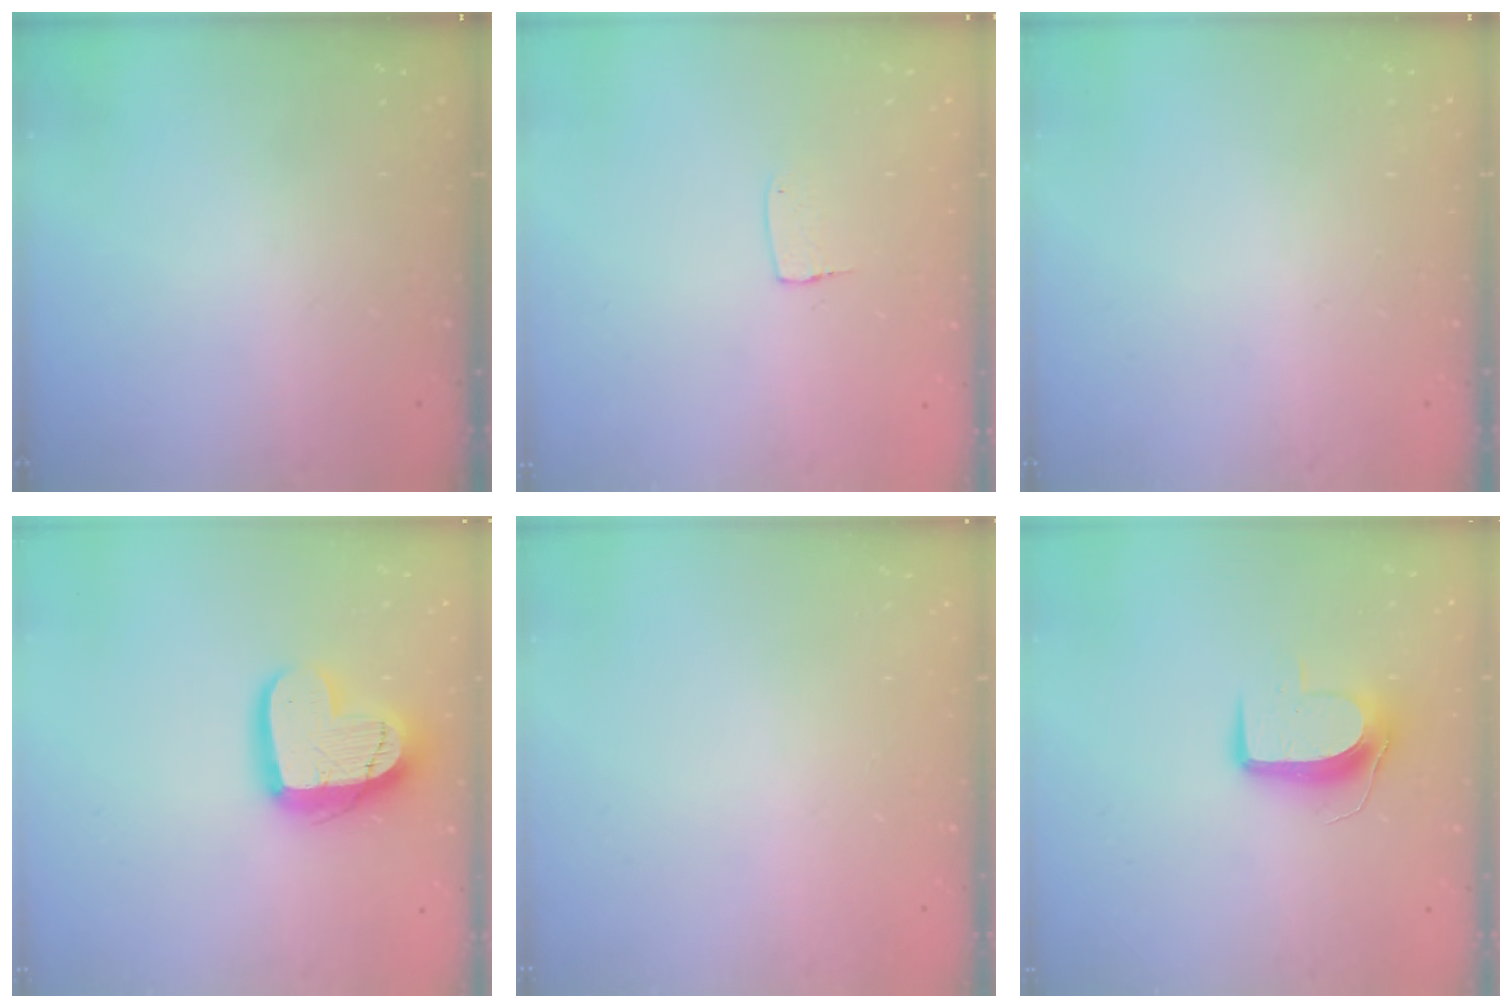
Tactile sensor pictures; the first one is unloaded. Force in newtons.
{"total": 4.3, "press": 4.3, "slide": 0.4}
{"total": 0.0}
{"total": 16.1, "press": 16.1, "slide": 1.0}
{"total": 0.0}
{"total": 9.2, "press": 9.2, "slide": 0.2}